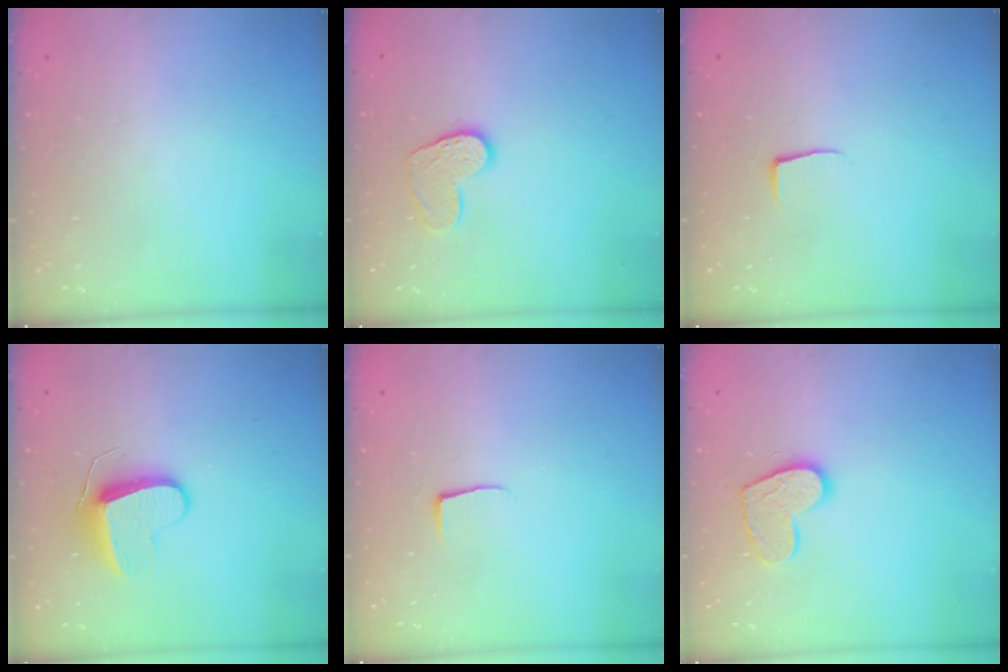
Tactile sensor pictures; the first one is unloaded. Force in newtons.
{"total": 9.5, "press": 9.5, "slide": 0.7}
{"total": 3.7, "press": 3.7, "slide": 0.5}
{"total": 8.8, "press": 8.8, "slide": 0.2}
{"total": 3.7, "press": 3.7, "slide": 0.5}
{"total": 11.7, "press": 11.7, "slide": 0.8}